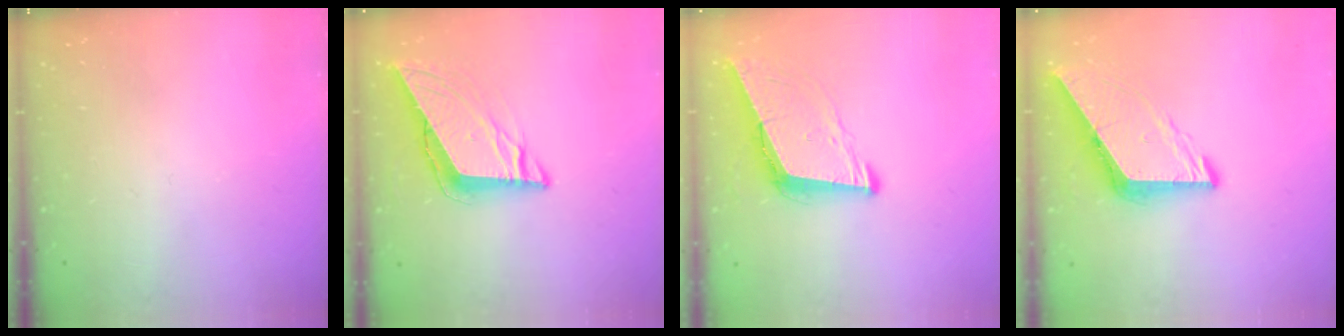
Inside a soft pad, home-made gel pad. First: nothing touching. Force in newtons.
{"total": 8.7, "press": 8.6, "slide": 0.7}
{"total": 8.8, "press": 8.1, "slide": 3.6}
{"total": 8.6, "press": 8.5, "slide": 1.1}